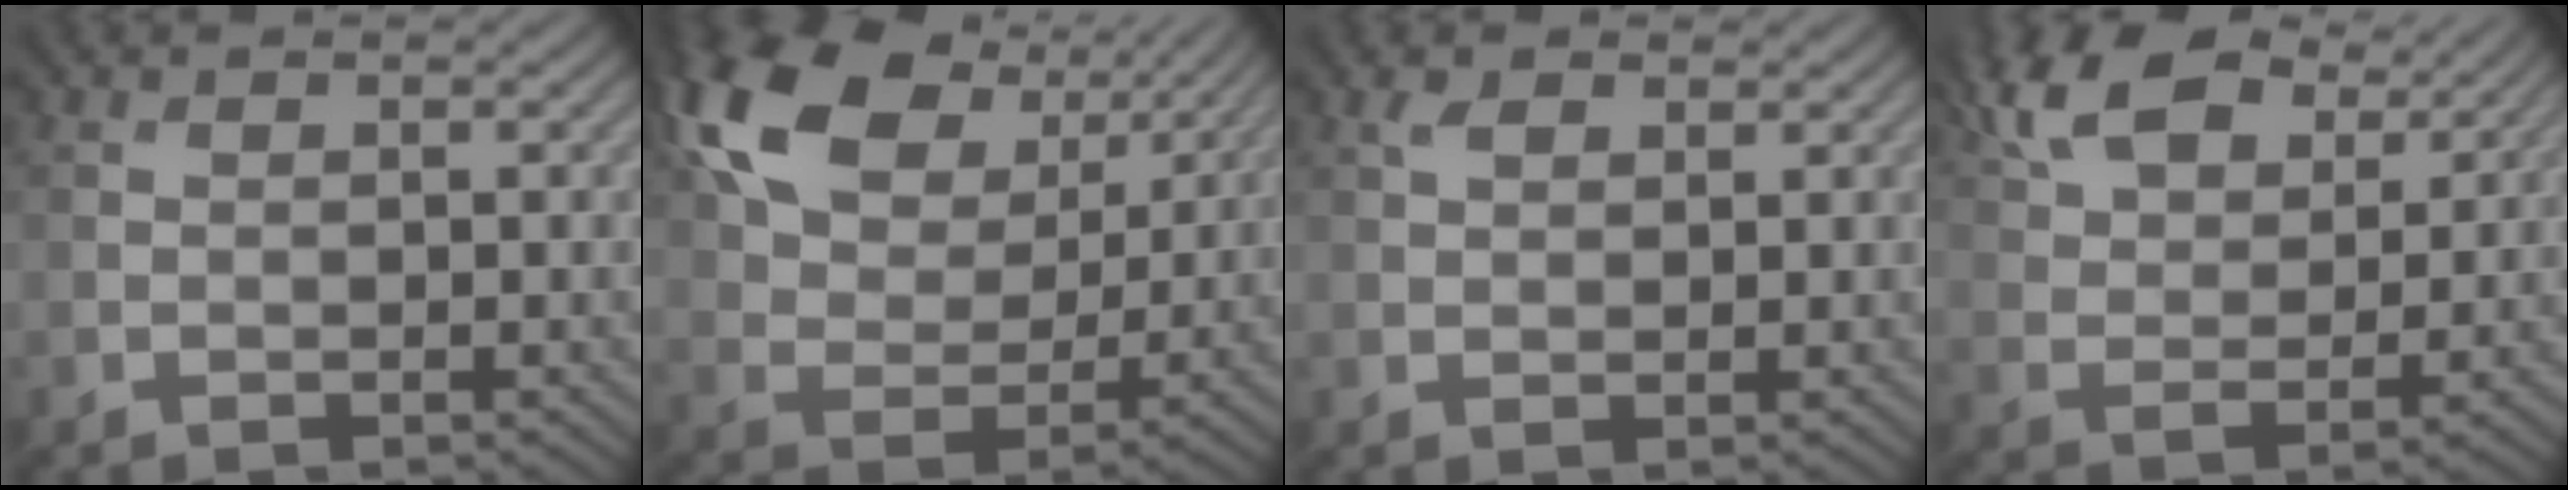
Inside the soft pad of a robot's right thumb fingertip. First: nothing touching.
{"total": 14.7, "force": [7.5, 9.2, 8.6], "torque": [-0.182, 0.020, 0.134]}
{"total": 2.0, "force": [1.5, 1.0, 0.8], "torque": [-0.022, 0.002, 0.034]}
{"total": 13.4, "force": [9.0, 5.9, 7.9], "torque": [-0.175, 0.030, 0.153]}